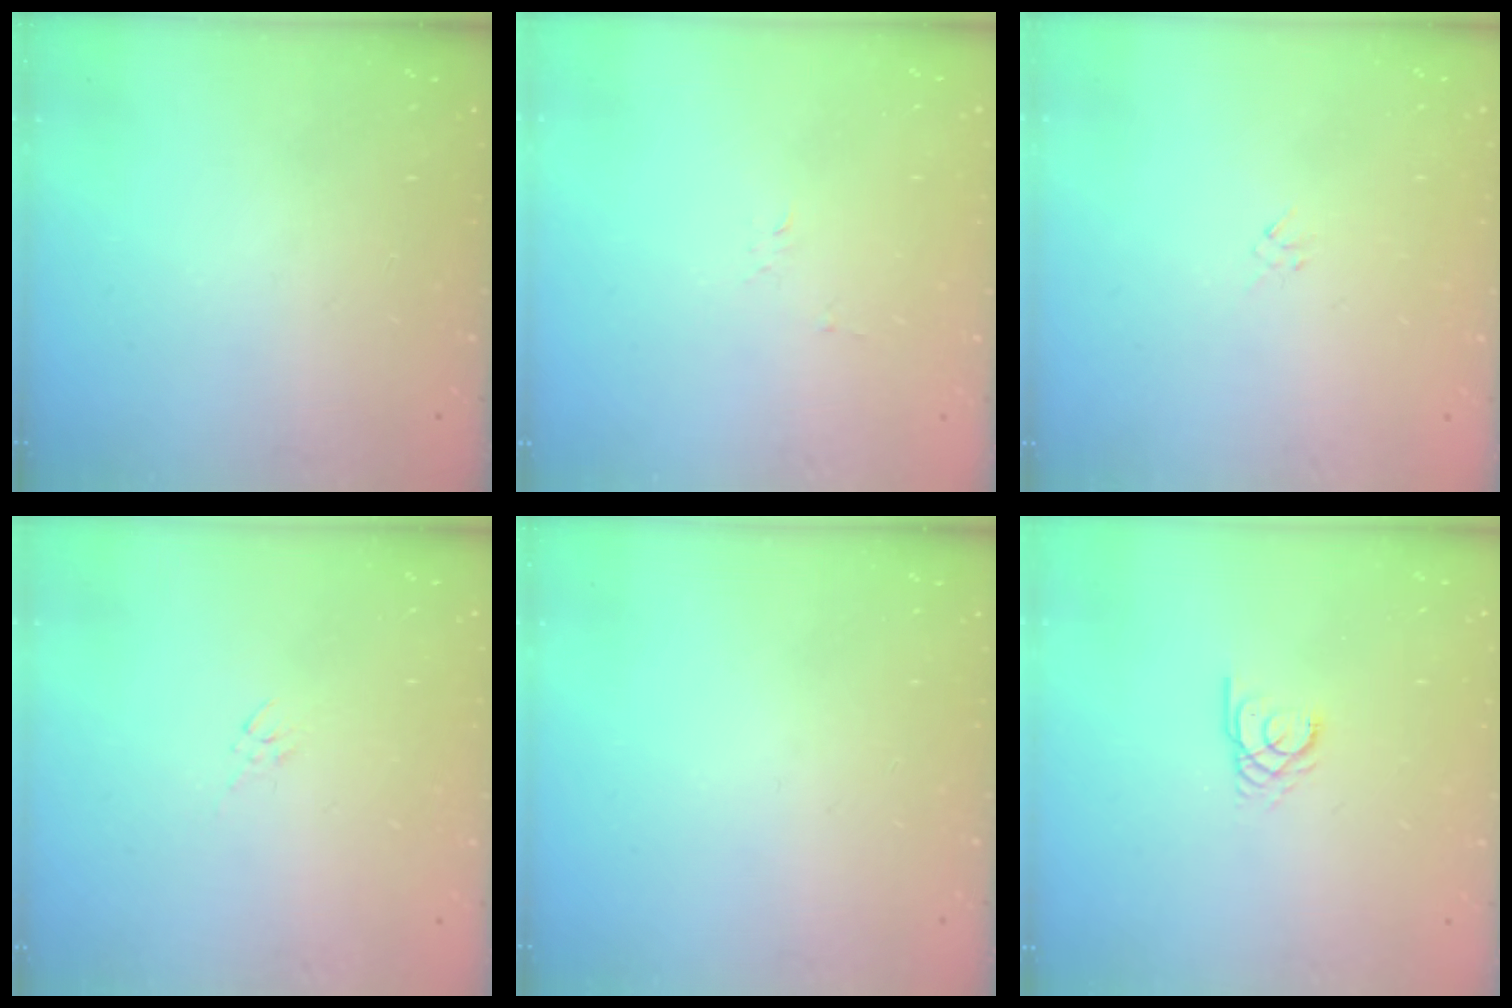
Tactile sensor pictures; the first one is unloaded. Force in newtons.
{"total": 2.7, "press": 2.7, "slide": 0.3}
{"total": 1.3, "press": 1.2, "slide": 0.5}
{"total": 2.7, "press": 2.5, "slide": 0.9}
{"total": 0.0}
{"total": 2.4, "press": 2.4, "slide": 0.3}